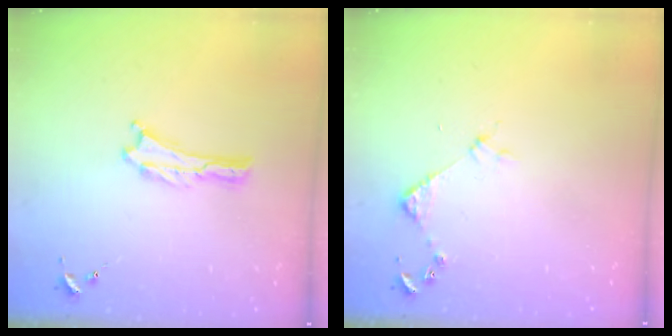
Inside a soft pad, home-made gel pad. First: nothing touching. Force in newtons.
{"total": 3.7, "press": 3.7, "slide": 0.2}